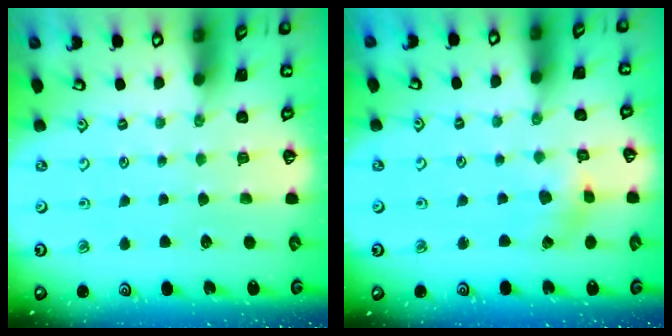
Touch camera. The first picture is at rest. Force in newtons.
{"total": 2.5, "press": 2.5, "slide": 0.4}